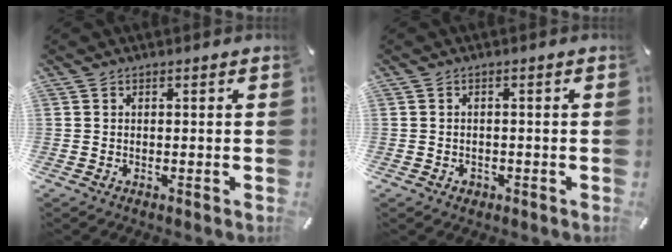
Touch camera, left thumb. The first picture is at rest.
{"total": 1.6, "force": [-0.6, 1.3, 0.7], "torque": [-0.013, 0.004, -0.014]}